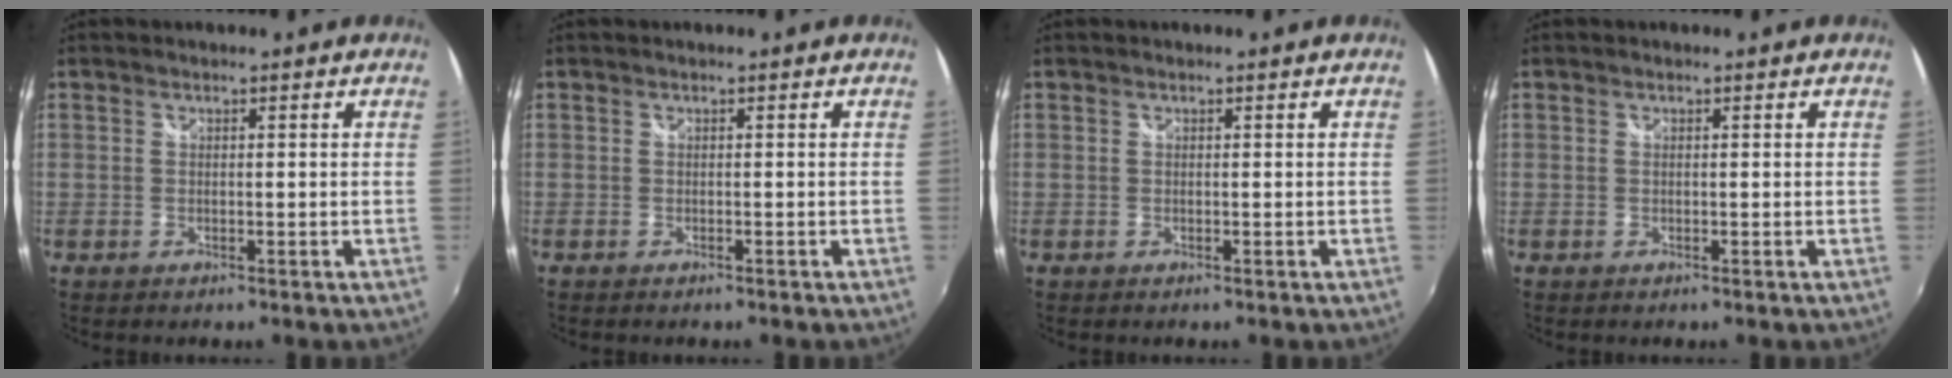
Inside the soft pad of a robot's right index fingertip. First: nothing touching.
{"total": 0.5, "force": [-0.5, 0.1, 0.1], "torque": [-0.004, -0.003, -0.009]}
{"total": 0.0}
{"total": 0.0}